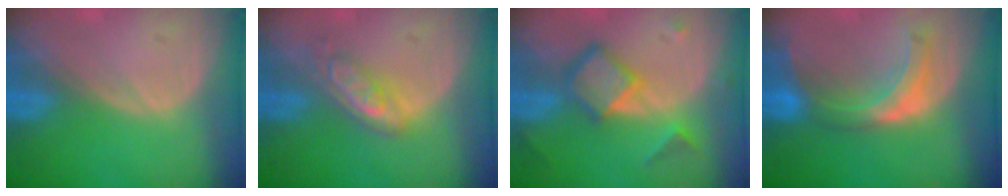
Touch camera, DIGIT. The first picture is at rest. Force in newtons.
{"total": 5.3, "press": 4.6, "slide": 2.6}
{"total": 6.8, "press": 5.9, "slide": 3.4}
{"total": 7.3, "press": 6.8, "slide": 2.9}